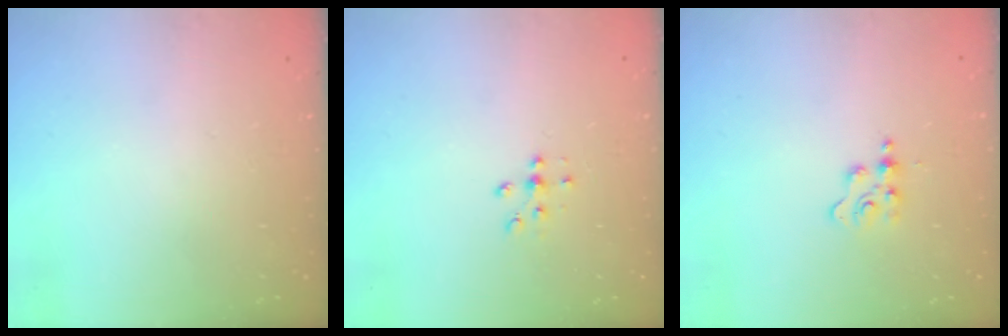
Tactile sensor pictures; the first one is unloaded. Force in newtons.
{"total": 5.5, "press": 5.4, "slide": 1.1}
{"total": 2.3, "press": 2.3, "slide": 0.4}